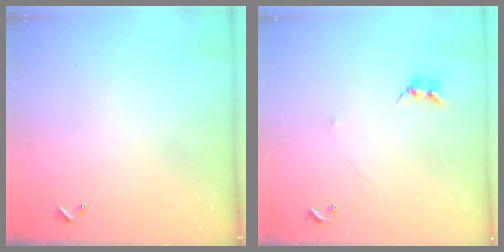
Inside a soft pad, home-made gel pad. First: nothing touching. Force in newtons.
{"total": 2.7, "press": 2.7, "slide": 0.3}